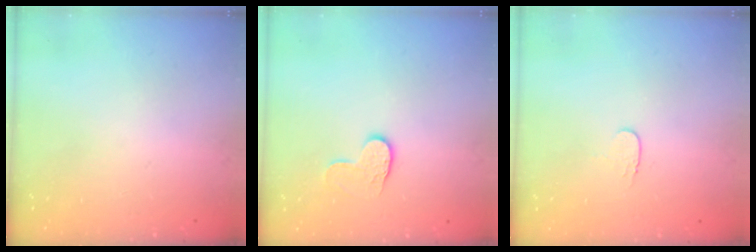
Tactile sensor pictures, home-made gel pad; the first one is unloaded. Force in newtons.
{"total": 6.4, "press": 6.4, "slide": 0.6}
{"total": 3.4, "press": 3.4, "slide": 0.4}